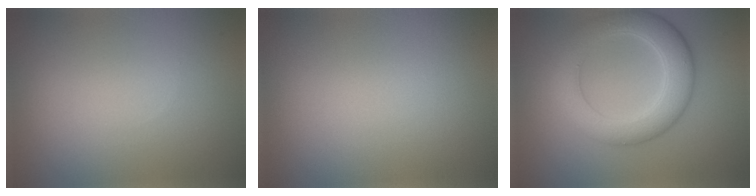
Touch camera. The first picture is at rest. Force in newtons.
{"total": 0.0}
{"total": 5.9, "press": 5.9, "slide": 0.0}